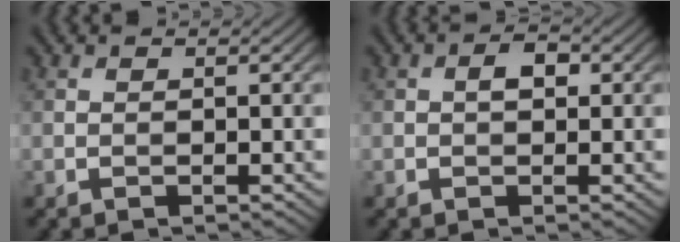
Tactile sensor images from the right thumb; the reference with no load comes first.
{"total": 2.2, "force": [0.3, 1.3, 1.7], "torque": [-0.028, 0.004, 0.001]}